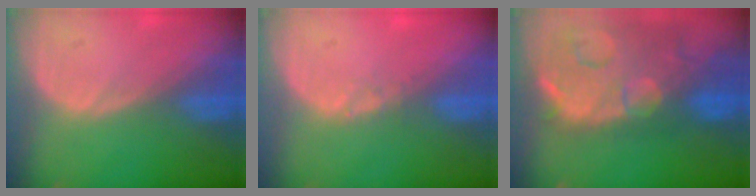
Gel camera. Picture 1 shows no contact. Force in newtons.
{"total": 0.9, "press": 0.8, "slide": 0.5}
{"total": 15.0, "press": 12.0, "slide": 9.0}